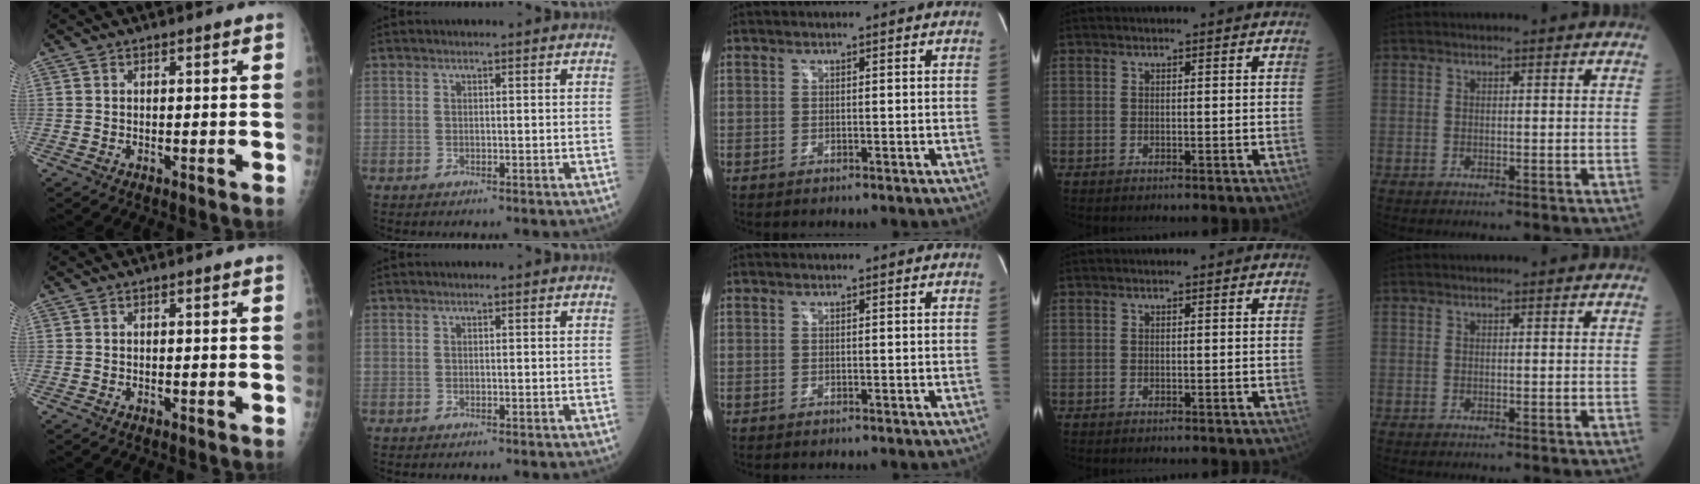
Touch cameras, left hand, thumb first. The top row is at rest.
{}